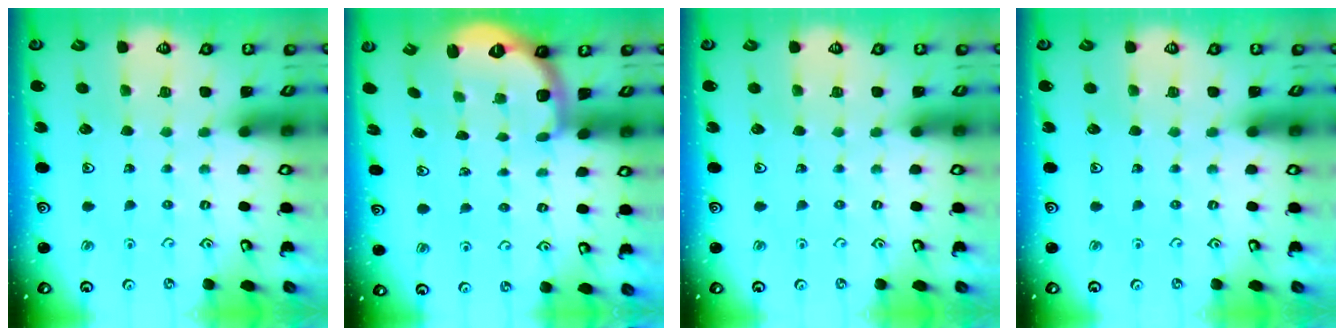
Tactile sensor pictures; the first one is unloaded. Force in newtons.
{"total": 2.3, "press": 1.7, "slide": 1.6}
{"total": 0.0}
{"total": 0.0}